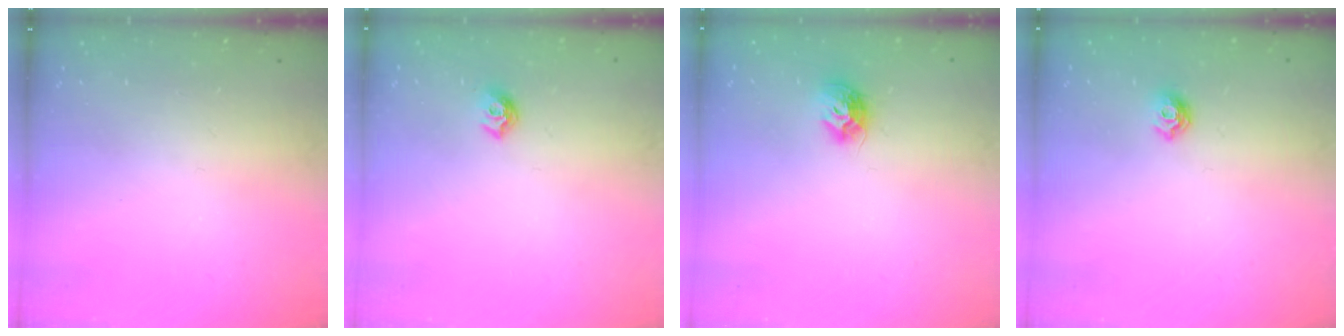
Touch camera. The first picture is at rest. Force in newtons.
{"total": 6.9, "press": 6.8, "slide": 0.7}
{"total": 8.6, "press": 8.5, "slide": 0.1}
{"total": 7.3, "press": 7.2, "slide": 0.8}